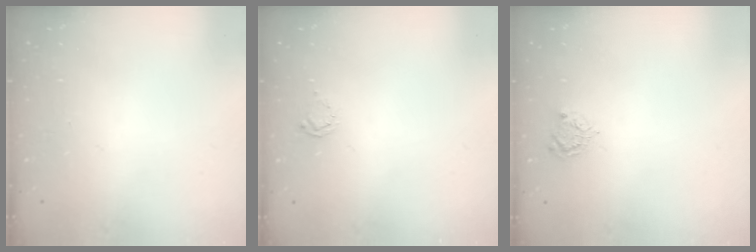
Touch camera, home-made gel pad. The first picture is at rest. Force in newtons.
{"total": 2.7, "press": 2.7, "slide": 0.4}
{"total": 4.7, "press": 4.7, "slide": 0.3}